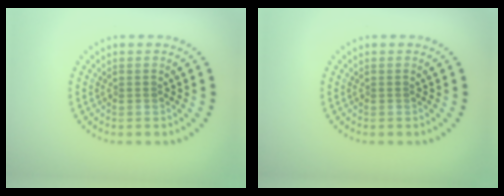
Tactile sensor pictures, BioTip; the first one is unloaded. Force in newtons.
{"total": 0.0}